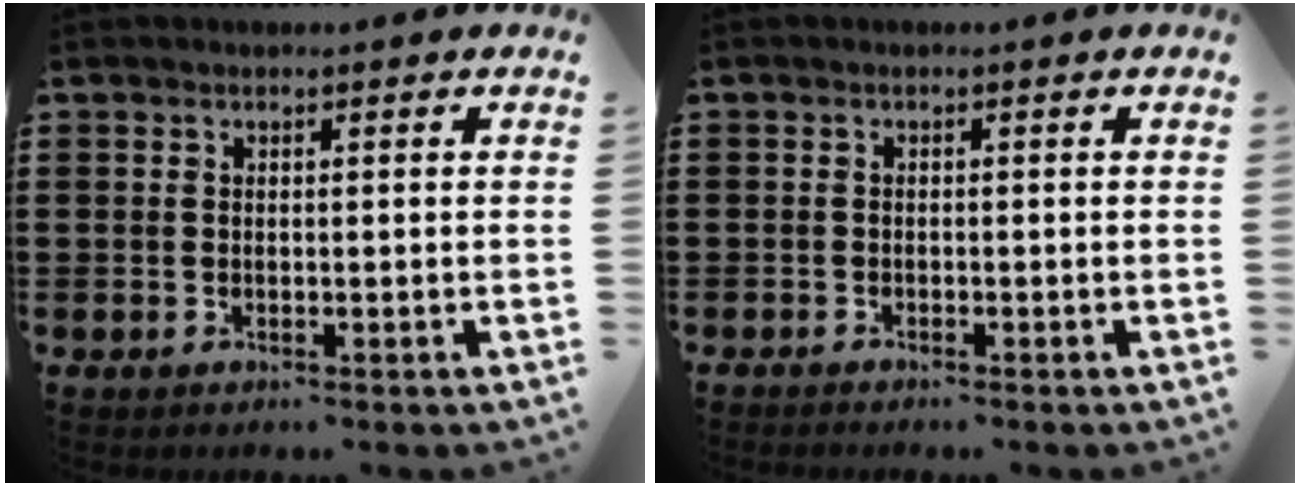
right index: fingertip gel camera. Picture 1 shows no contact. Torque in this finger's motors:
{"motor_torque": [-0.57, 0.59, -0.08, -0.03]}